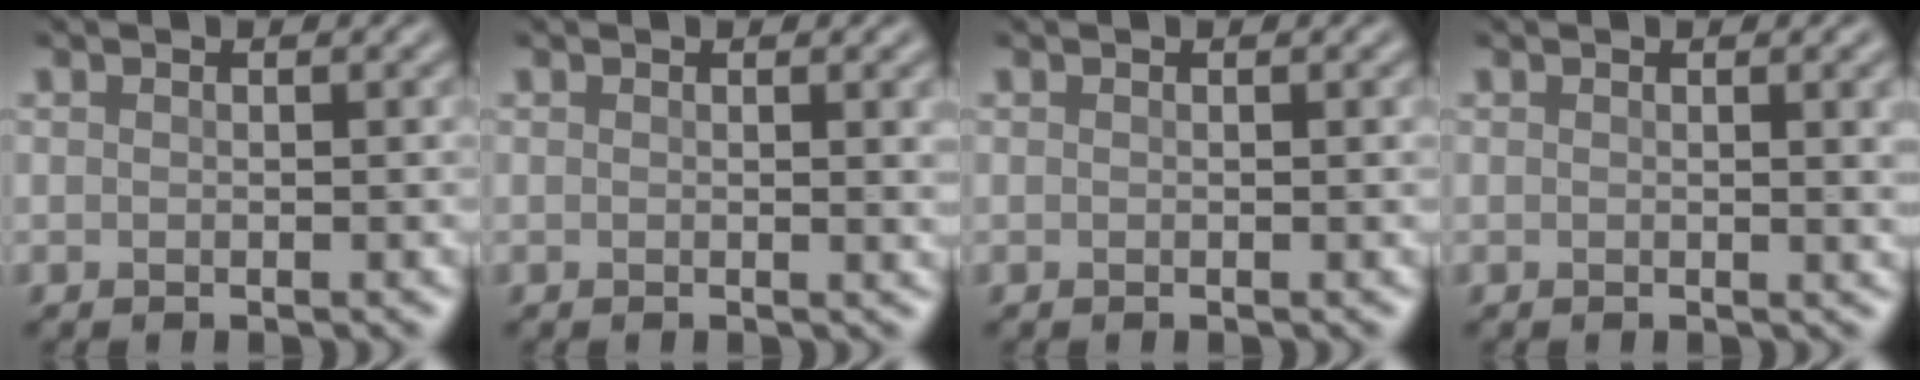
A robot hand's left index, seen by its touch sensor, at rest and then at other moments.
{"total": 1.8, "force": [0.5, 0.6, 1.7], "torque": [-0.013, 0.002, 0.004]}
{"total": 0.5, "force": [0.1, 0.1, 0.5], "torque": [-0.004, 0.003, 0.000]}
{"total": 2.7, "force": [0.6, 0.9, 2.5], "torque": [-0.020, 0.004, 0.006]}